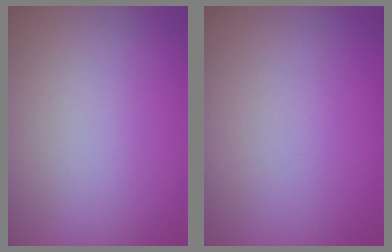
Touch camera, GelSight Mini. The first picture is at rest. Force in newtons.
{"total": 0.0}